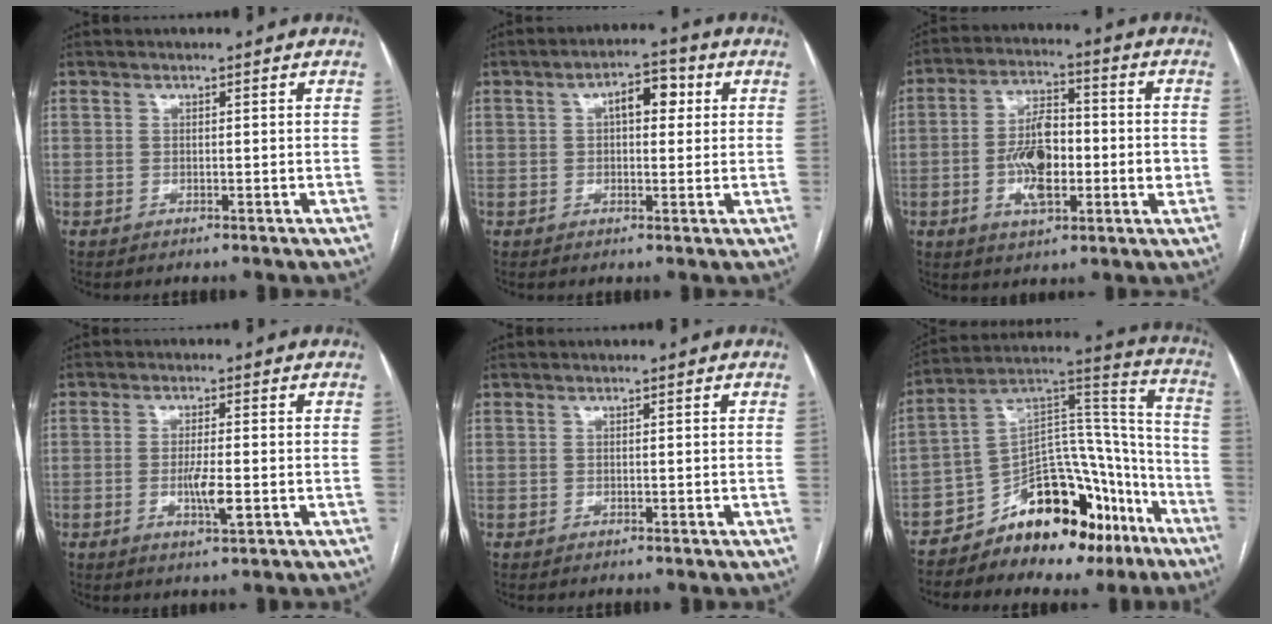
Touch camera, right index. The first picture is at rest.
{"total": 5.4, "force": [1.4, 2.5, 4.6], "torque": [-0.070, 0.023, 0.020]}
{"total": 10.8, "force": [-1.8, 4.4, 9.7], "torque": [-0.185, 0.015, -0.030]}
{"total": 4.4, "force": [-1.1, 0.6, 4.2], "torque": [-0.082, -0.007, -0.017]}
{"total": 0.0}
{"total": 19.5, "force": [-12.5, 9.6, 11.4], "torque": [-0.160, 0.079, -0.191]}